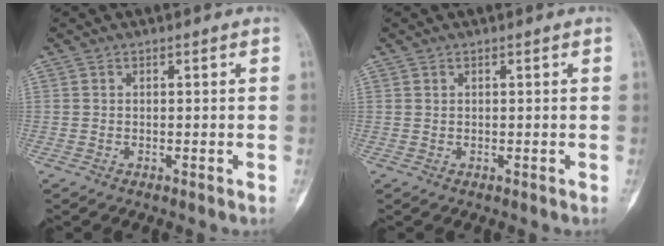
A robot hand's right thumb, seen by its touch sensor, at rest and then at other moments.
{"total": 0.0}